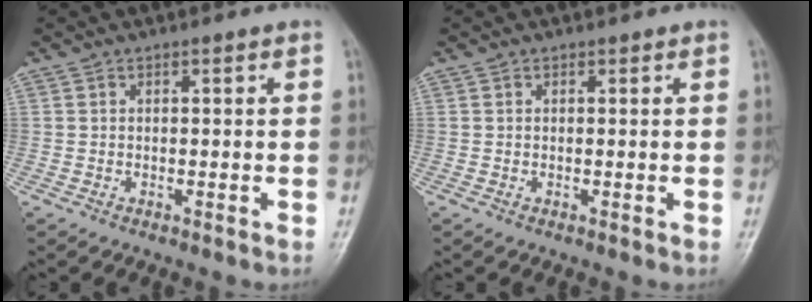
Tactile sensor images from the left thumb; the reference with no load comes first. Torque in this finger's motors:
{"motor_torque": [0.03, 0.06, -0.18, -0.03, 0.00]}